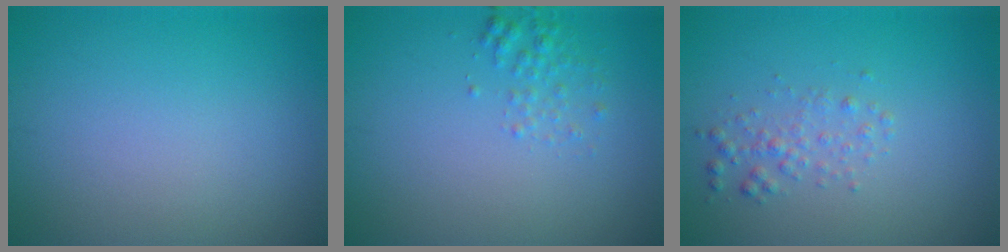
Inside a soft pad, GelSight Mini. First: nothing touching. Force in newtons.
{"total": 1.3, "press": 1.3, "slide": 0.1}
{"total": 1.5, "press": 1.5, "slide": 0.0}